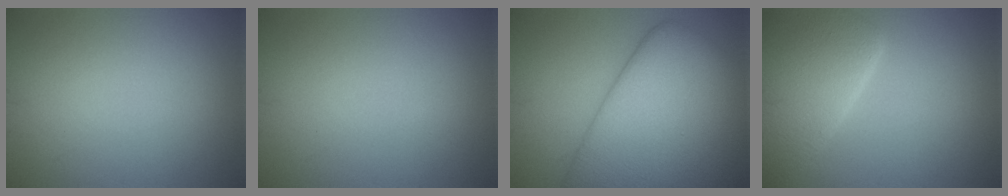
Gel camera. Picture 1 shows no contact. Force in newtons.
{"total": 0.0}
{"total": 13.0, "press": 13.0, "slide": 0.5}
{"total": 6.4, "press": 6.4, "slide": 0.5}